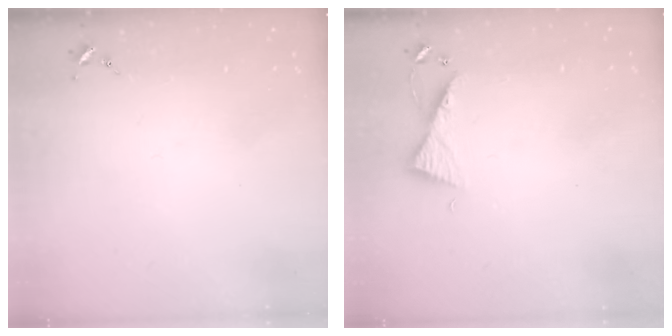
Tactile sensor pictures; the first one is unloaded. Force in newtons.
{"total": 6.2, "press": 6.2, "slide": 0.6}